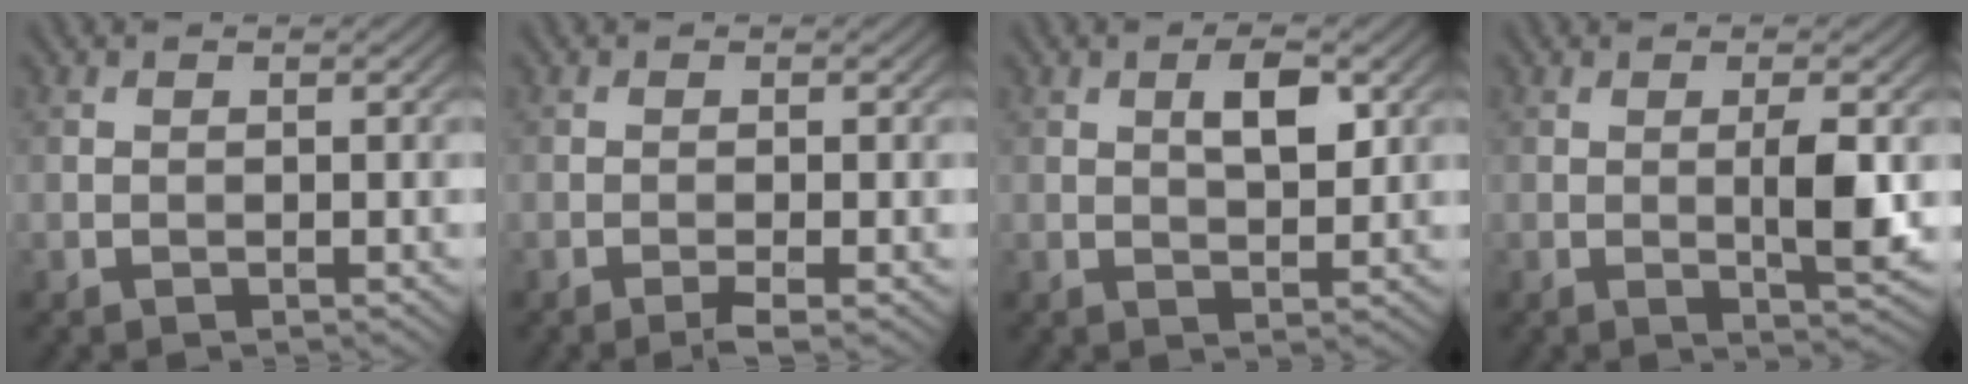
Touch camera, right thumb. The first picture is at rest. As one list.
[{"total": 1.4, "force": [-0.8, -0.1, 1.2], "torque": [-0.020, 0.004, -0.022]}, {"total": 4.1, "force": [1.3, 1.7, 3.5], "torque": [-0.064, 0.000, 0.024]}, {"total": 4.2, "force": [0.1, 0.6, 4.2], "torque": [-0.076, -0.003, 0.001]}]